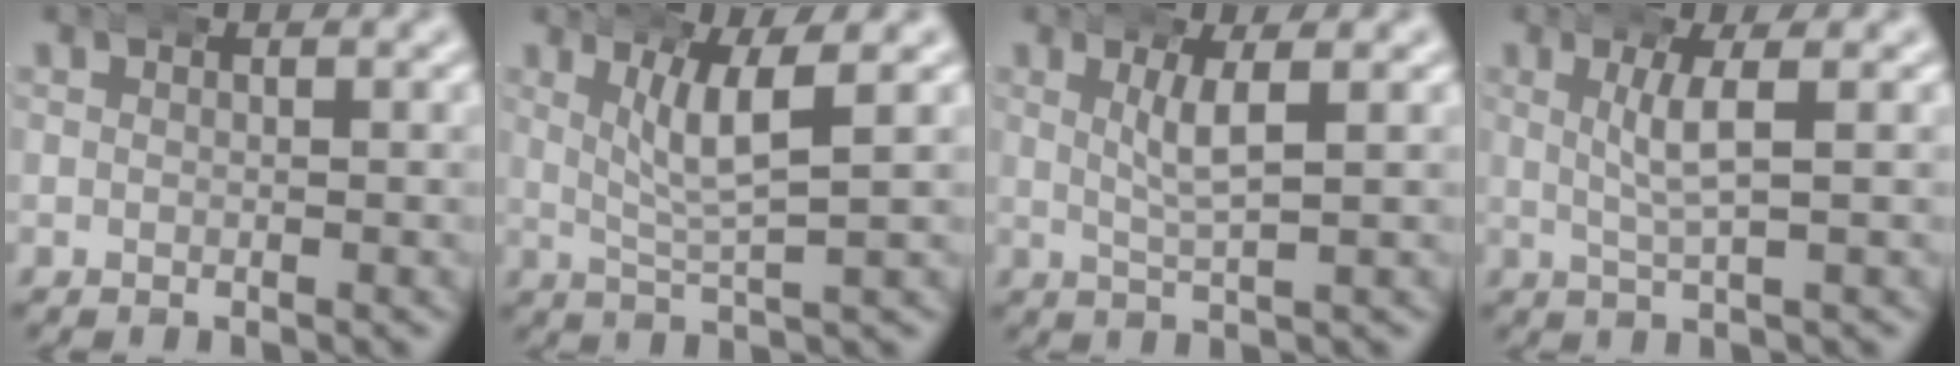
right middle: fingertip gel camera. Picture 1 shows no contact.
{"total": 4.2, "force": [2.0, 0.5, 3.7], "torque": [-0.064, -0.002, 0.037]}
{"total": 2.7, "force": [1.1, -0.1, 2.5], "torque": [-0.050, 0.000, 0.022]}
{"total": 2.6, "force": [0.7, -0.3, 2.5], "torque": [-0.048, 0.001, 0.015]}